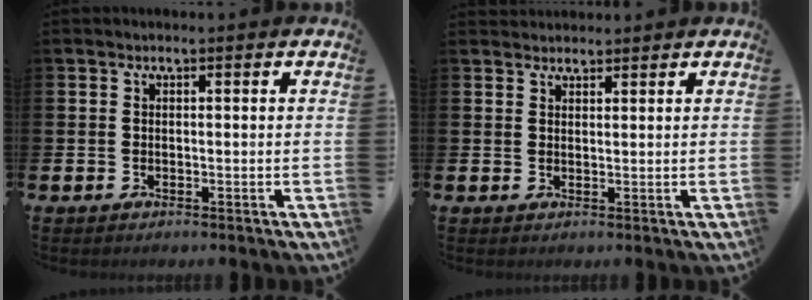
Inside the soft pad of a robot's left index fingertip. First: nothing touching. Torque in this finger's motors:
{"motor_torque": [1.08, -1.06, 0.06, 0.06]}